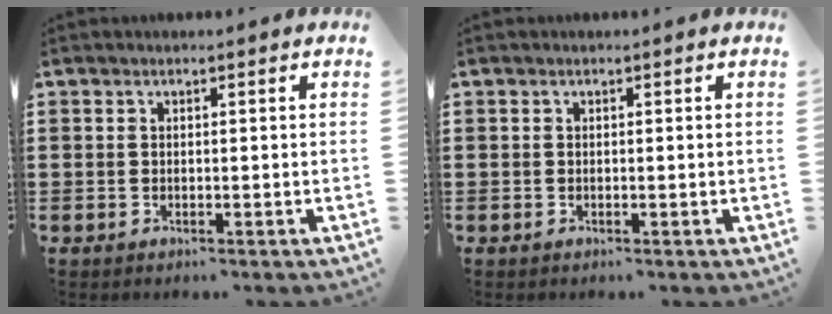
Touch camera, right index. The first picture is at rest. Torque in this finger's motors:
{"motor_torque": [0.10, 0.44, 0.00, 0.01]}